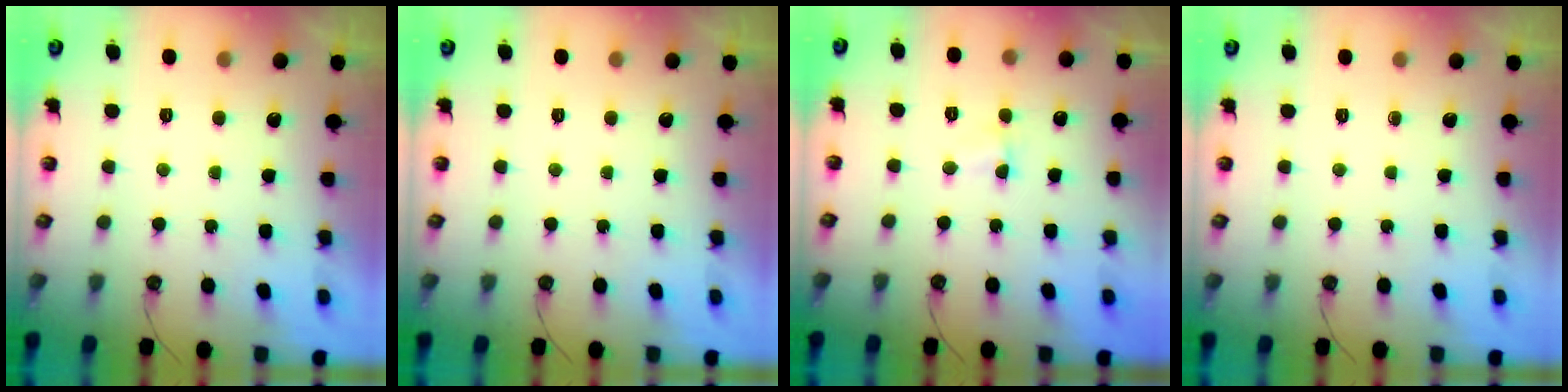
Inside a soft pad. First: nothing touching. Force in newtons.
{"total": 0.0}
{"total": 1.6, "press": 1.3, "slide": 0.9}
{"total": 0.0}